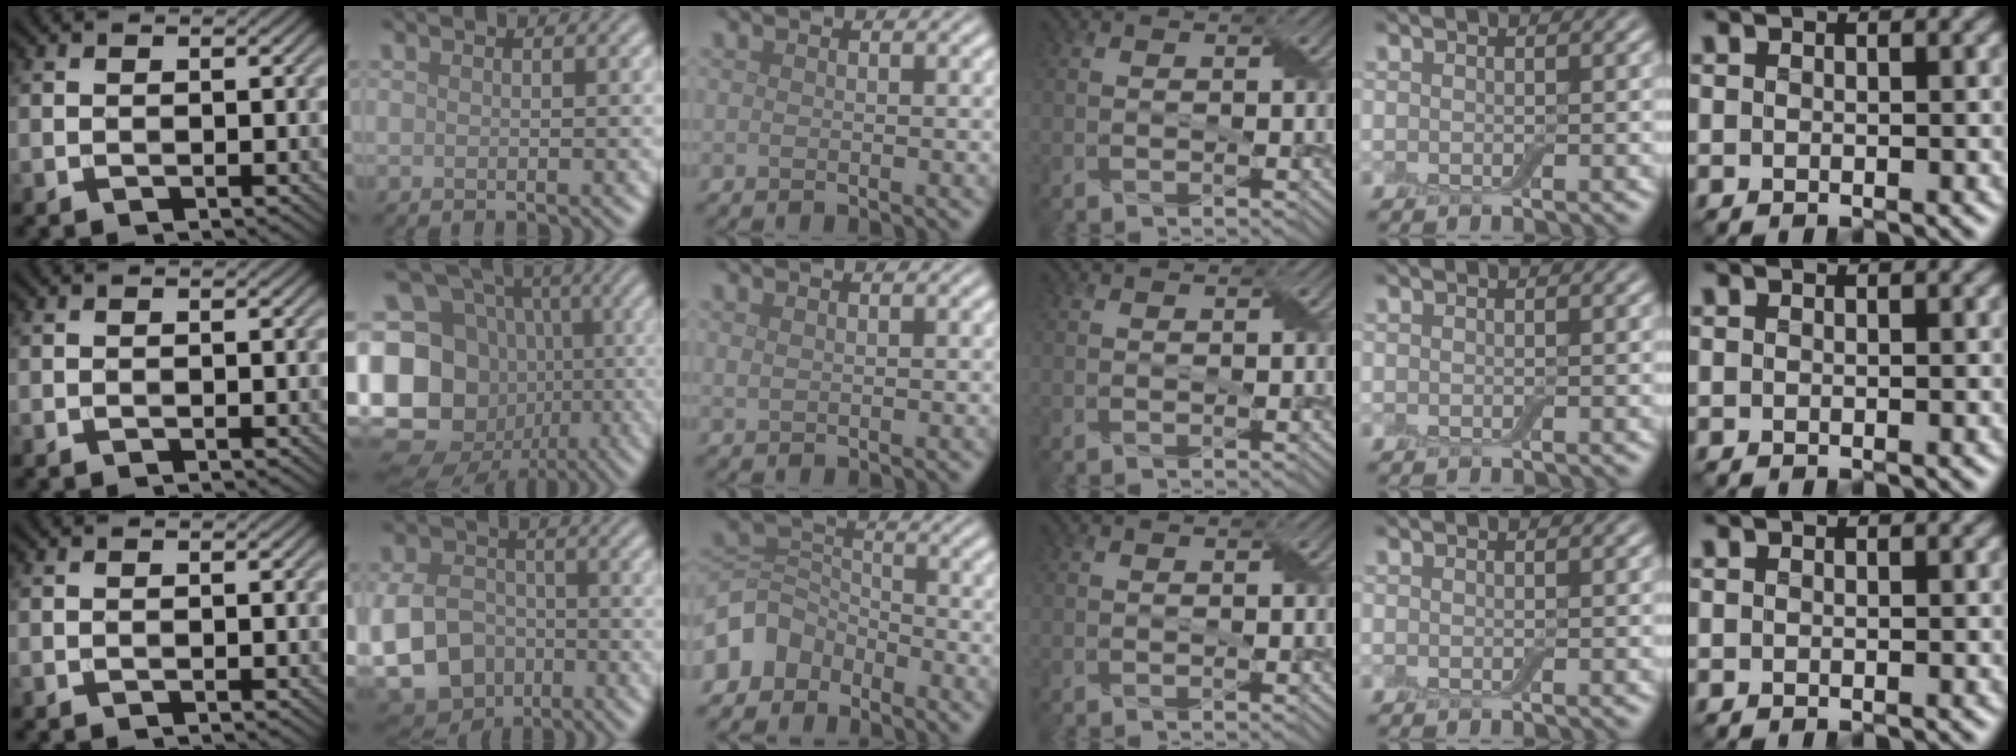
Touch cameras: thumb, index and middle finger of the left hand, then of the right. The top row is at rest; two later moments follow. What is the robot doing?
{"motion": "fold", "object": "aluminum foil"}